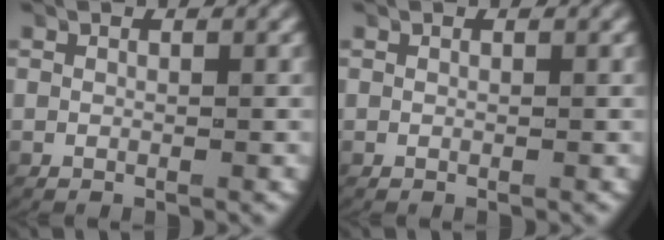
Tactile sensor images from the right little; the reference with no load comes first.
{"total": 0.0}